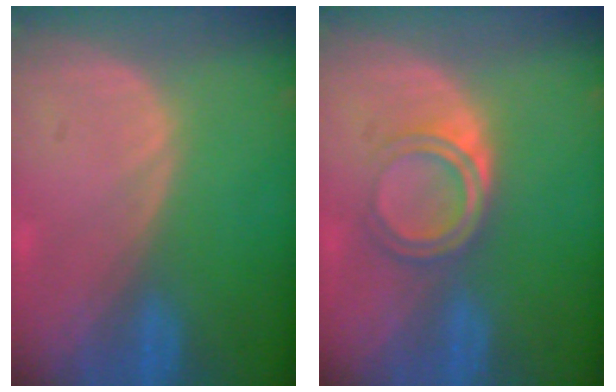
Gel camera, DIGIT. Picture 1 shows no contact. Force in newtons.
{"total": 4.2, "press": 4.2, "slide": 0.3}